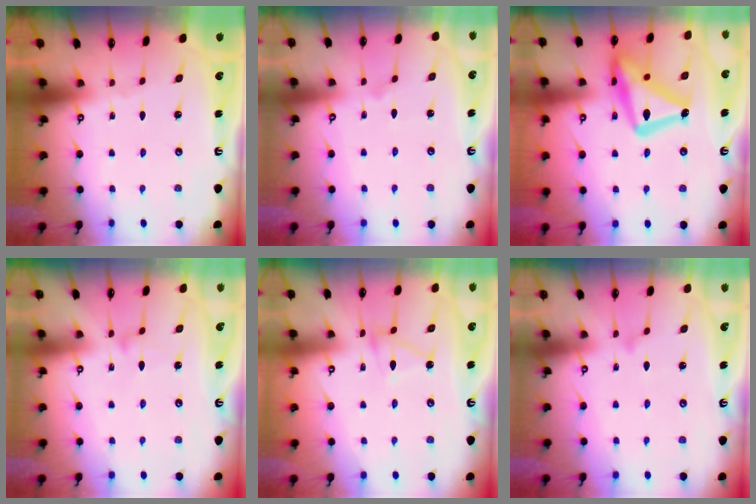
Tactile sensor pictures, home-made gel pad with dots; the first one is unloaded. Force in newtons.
{"total": 7.5, "press": 7.5, "slide": 0.4}
{"total": 22.6, "press": 22.5, "slide": 1.7}
{"total": 7.8, "press": 7.8, "slide": 0.5}
{"total": 8.2, "press": 8.1, "slide": 0.6}
{"total": 8.0, "press": 8.0, "slide": 0.4}